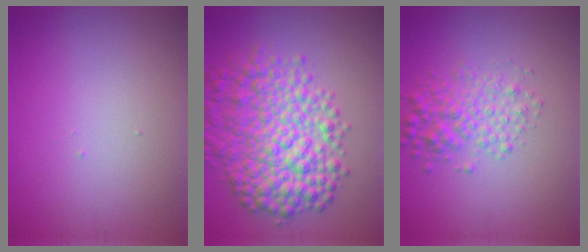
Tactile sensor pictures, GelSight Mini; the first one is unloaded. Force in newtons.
{"total": 8.9, "press": 8.9, "slide": 0.2}
{"total": 3.4, "press": 3.4, "slide": 0.0}